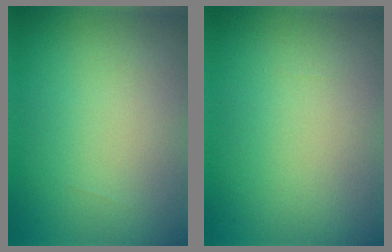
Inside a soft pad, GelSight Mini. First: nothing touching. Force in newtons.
{"total": 0.0}